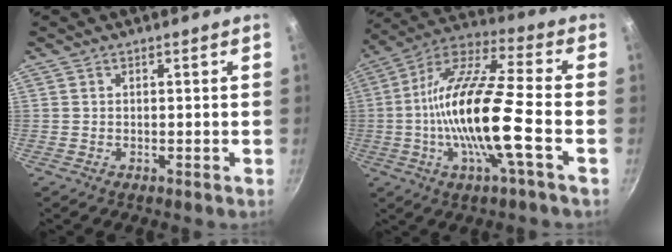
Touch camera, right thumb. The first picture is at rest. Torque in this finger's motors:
{"motor_torque": [0.56, 1.41, 2.49, -0.27, 0.89]}